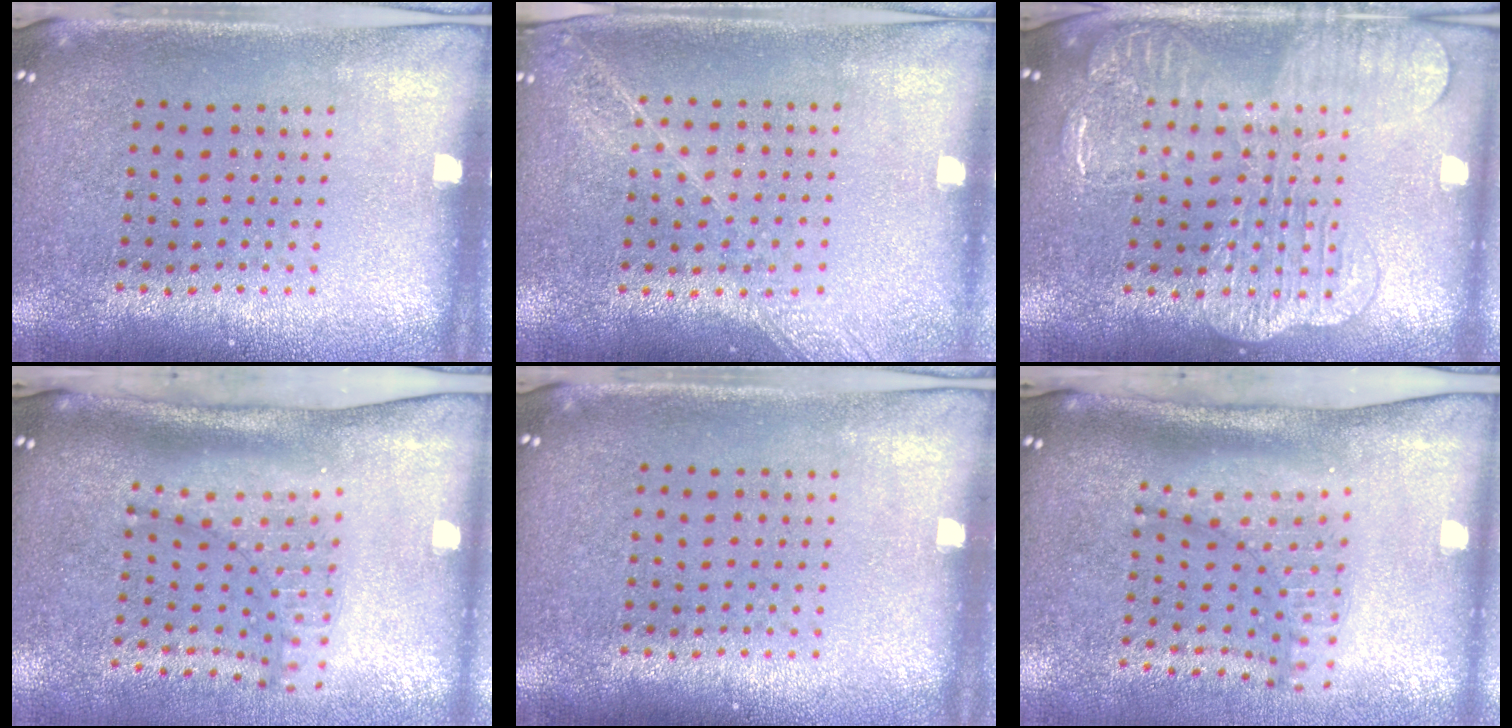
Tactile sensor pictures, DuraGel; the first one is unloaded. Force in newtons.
{"total": 1.3, "press": 1.3, "slide": 0.4}
{"total": 2.6, "press": 2.6, "slide": 0.3}
{"total": 2.1, "press": 1.5, "slide": 1.5}
{"total": 0.0}
{"total": 2.0, "press": 1.5, "slide": 1.3}